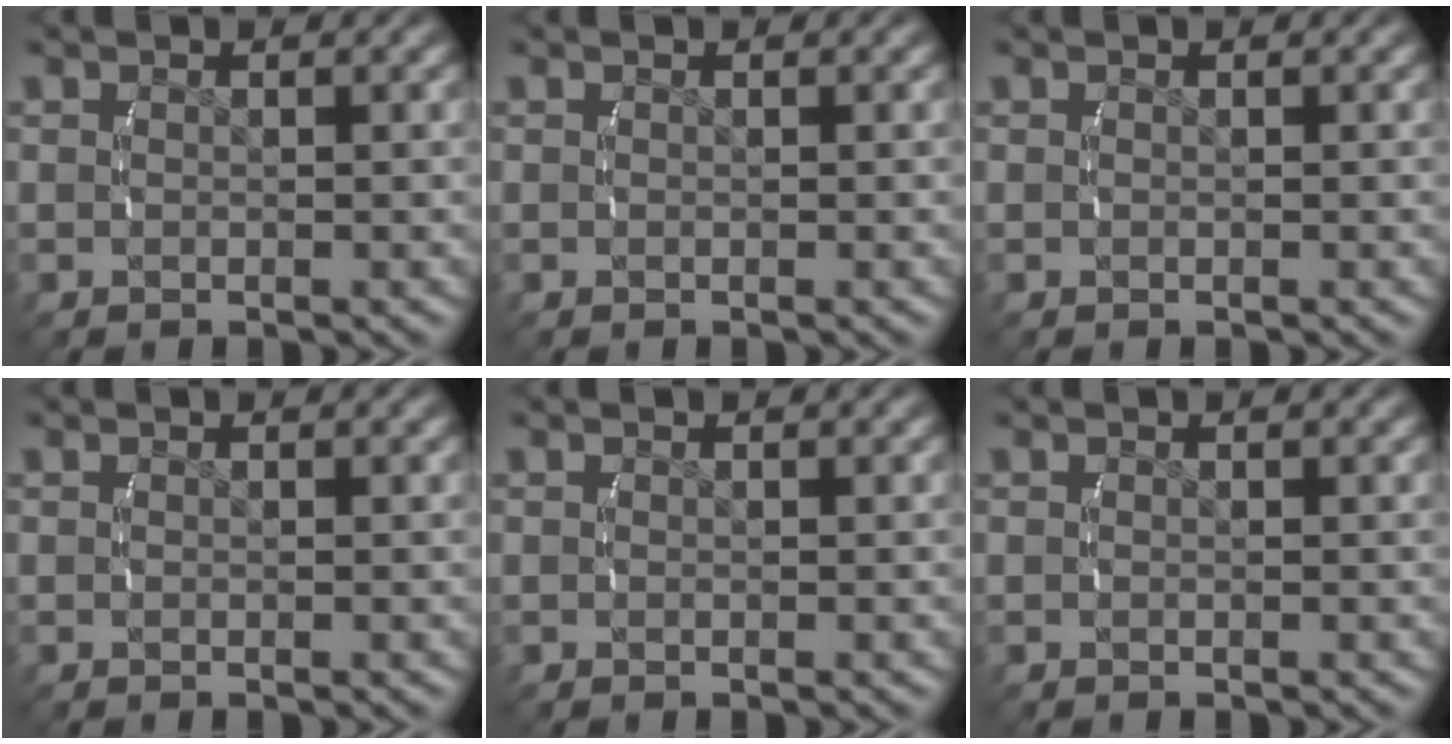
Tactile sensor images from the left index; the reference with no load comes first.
{"total": 0.0}
{"total": 0.0}
{"total": 0.0}
{"total": 0.0}
{"total": 0.0}